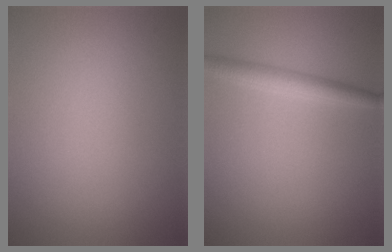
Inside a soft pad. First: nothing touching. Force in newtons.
{"total": 2.5, "press": 2.5, "slide": 0.0}